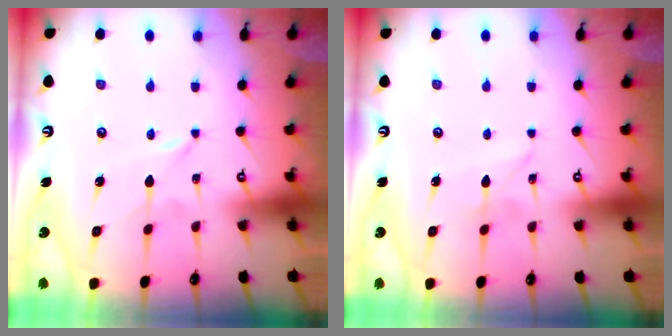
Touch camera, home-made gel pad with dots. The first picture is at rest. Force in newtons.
{"total": 2.3, "press": 2.3, "slide": 0.2}